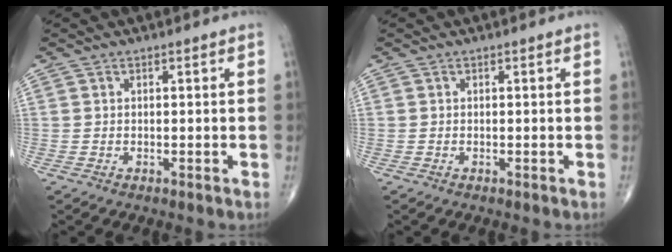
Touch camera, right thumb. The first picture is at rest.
{"total": 0.0}